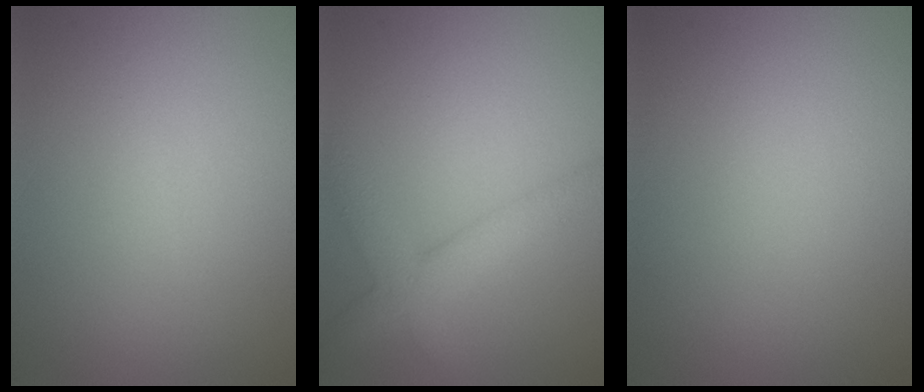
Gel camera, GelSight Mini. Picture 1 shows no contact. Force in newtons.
{"total": 4.2, "press": 4.2, "slide": 0.2}
{"total": 0.0}